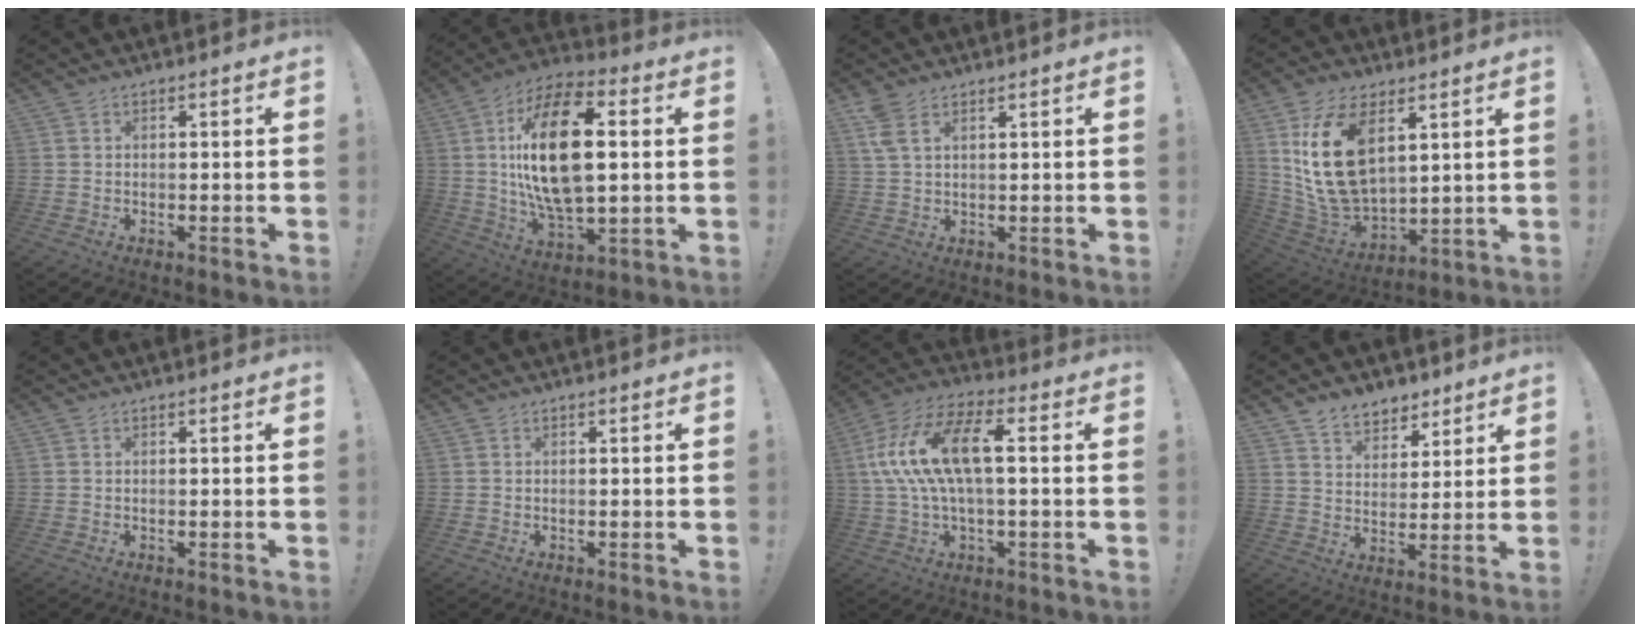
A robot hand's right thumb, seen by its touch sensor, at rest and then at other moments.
{"total": 23.2, "force": [3.2, 11.5, 19.9], "torque": [-0.370, -0.003, 0.043]}
{"total": 5.1, "force": [3.2, 1.9, 3.6], "torque": [-0.065, -0.011, 0.061]}
{"total": 19.1, "force": [7.3, 11.4, 13.5], "torque": [-0.283, -0.036, 0.131]}
{"total": 0.0}
{"total": 0.0}
{"total": 16.7, "force": [2.0, 6.9, 15.1], "torque": [-0.297, 0.008, 0.028]}
{"total": 7.8, "force": [6.0, 4.7, 1.5], "torque": [-0.027, -0.042, 0.118]}